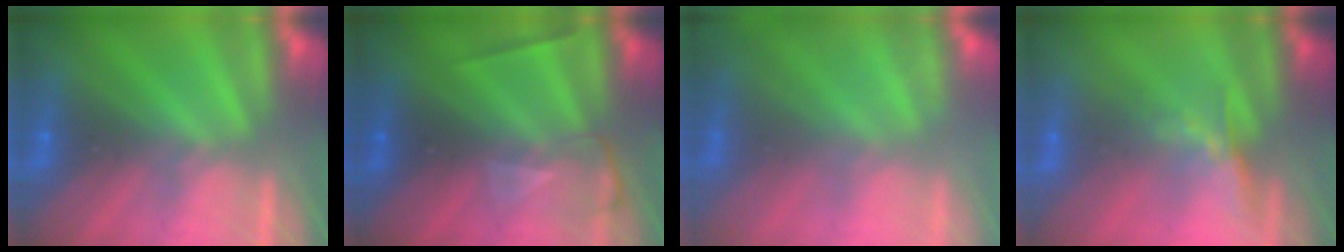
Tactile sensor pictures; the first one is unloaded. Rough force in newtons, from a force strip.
{"total": 2.1}
{"total": 2.0}
{"total": 2.2}